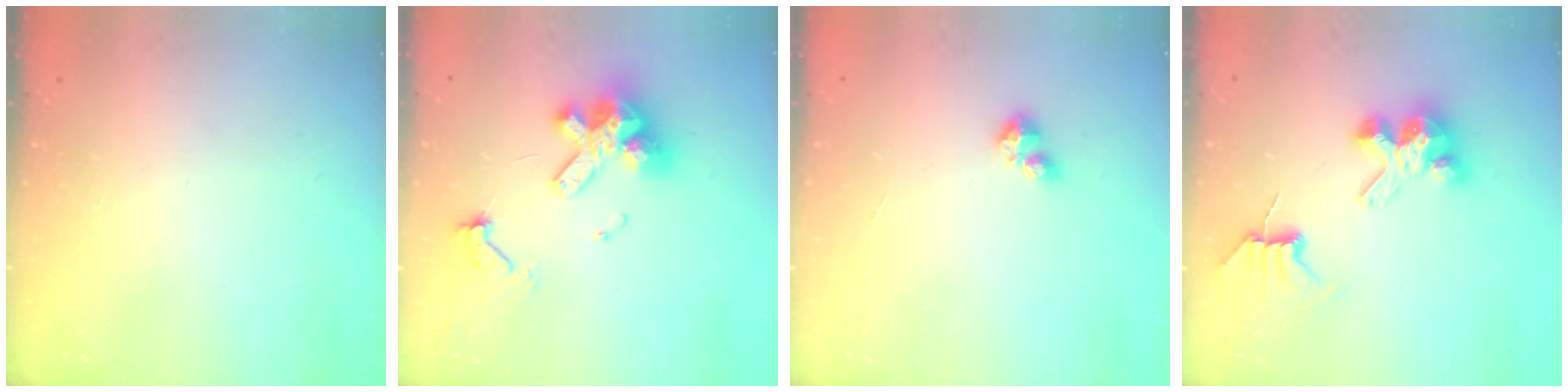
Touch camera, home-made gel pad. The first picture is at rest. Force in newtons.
{"total": 16.0, "press": 15.9, "slide": 1.9}
{"total": 2.8, "press": 2.8, "slide": 0.2}
{"total": 7.6, "press": 7.6, "slide": 0.8}